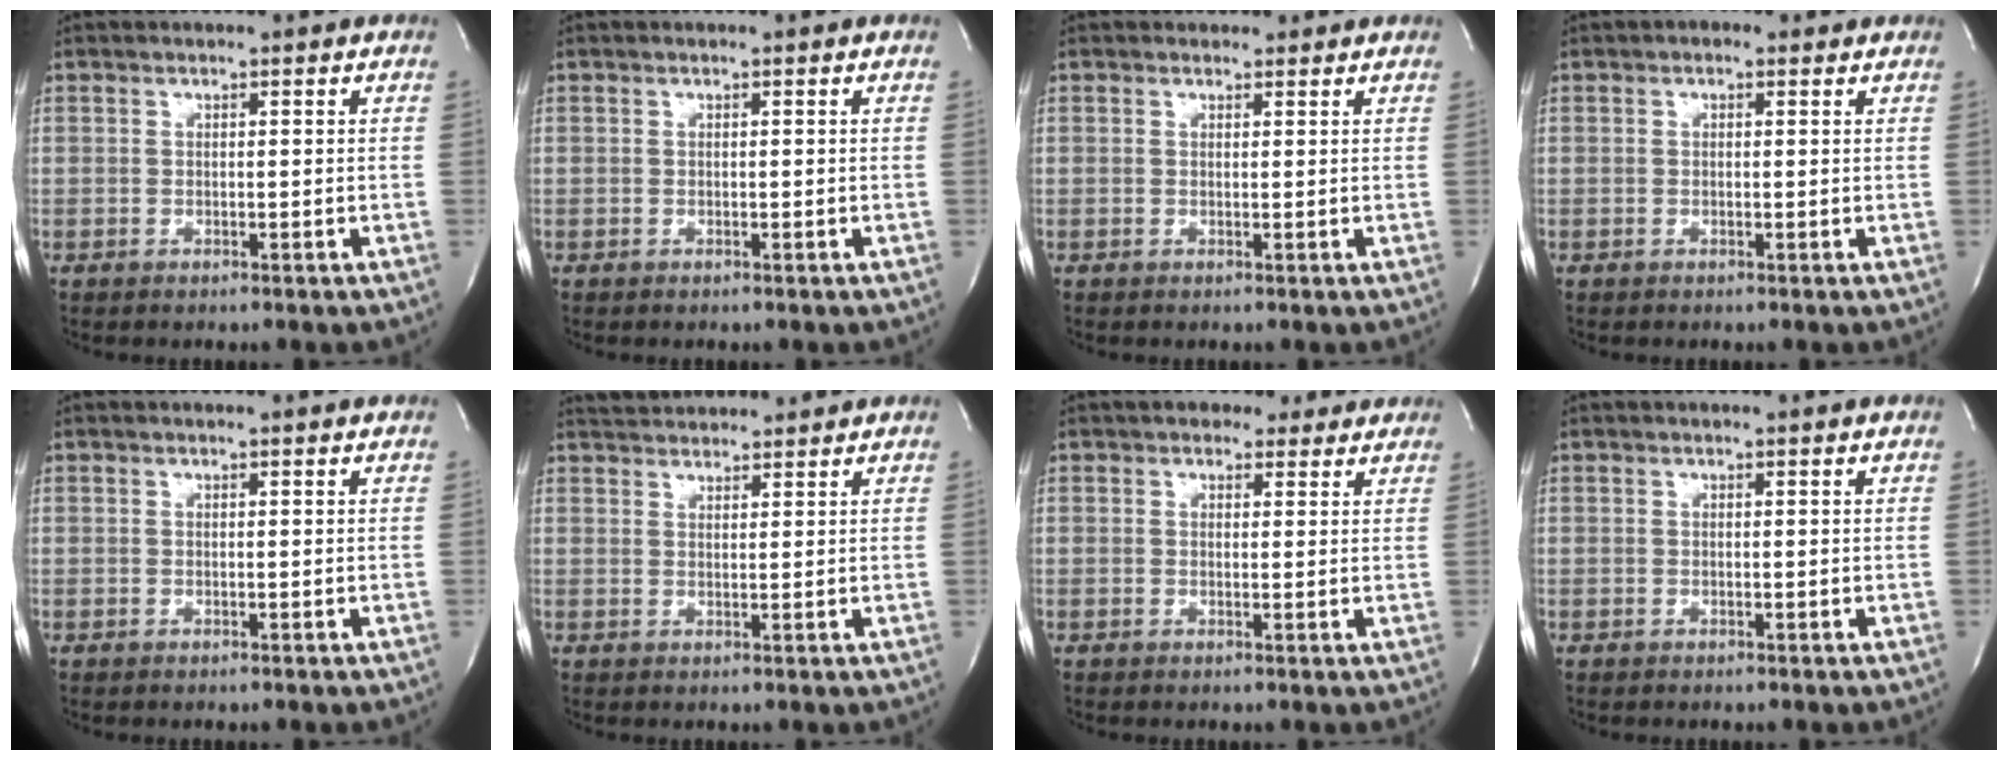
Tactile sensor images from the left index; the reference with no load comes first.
{"total": 0.0}
{"total": 0.9, "force": [0.7, 0.5, -0.1], "torque": [-0.002, 0.000, 0.007]}
{"total": 1.0, "force": [0.4, 0.7, 0.7], "torque": [-0.012, 0.004, -0.002]}
{"total": 0.9, "force": [0.9, -0.2, 0.3], "torque": [-0.013, -0.004, 0.012]}
{"total": 6.1, "force": [5.9, 0.7, 1.2], "torque": [-0.025, 0.029, 0.090]}
{"total": 5.7, "force": [4.6, 2.7, 1.9], "torque": [-0.014, 0.013, 0.056]}
{"total": 0.6, "force": [0.6, -0.2, 0.2], "torque": [-0.008, -0.004, 0.011]}